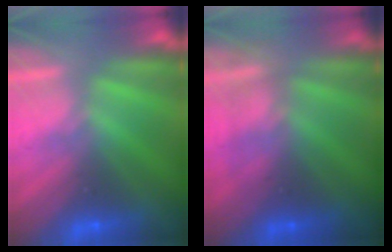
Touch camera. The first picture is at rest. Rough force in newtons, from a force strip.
{"total": 3.1}